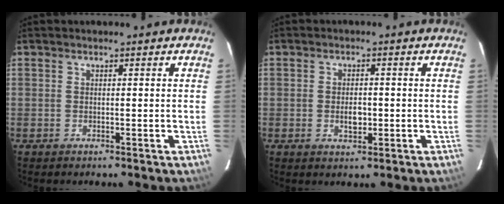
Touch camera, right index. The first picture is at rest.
{"total": 3.2, "force": [-0.6, 1.9, 2.5], "torque": [-0.045, 0.000, -0.008]}